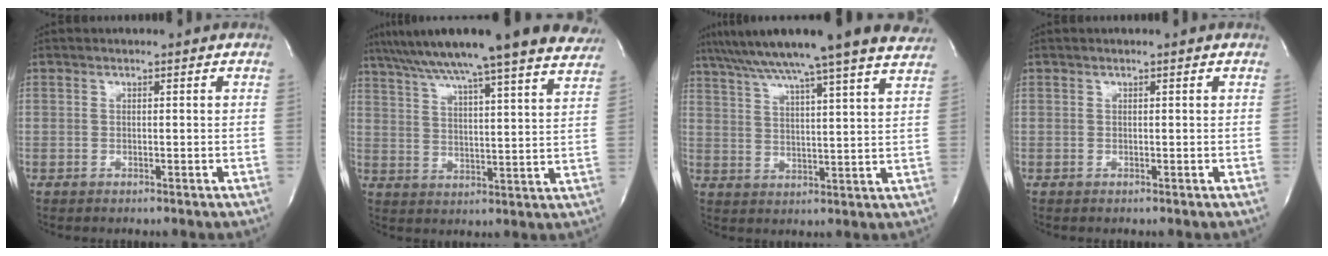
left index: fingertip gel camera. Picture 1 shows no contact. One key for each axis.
{"total": 26.3, "fx": 22.4, "fy": 1.2, "fz": 13.7, "tx": -0.225, "ty": -0.006, "tz": 0.299}
{"total": 23.1, "fx": 19.8, "fy": -0.5, "fz": 11.9, "tx": -0.205, "ty": -0.001, "tz": 0.268}
{"total": 0.0}